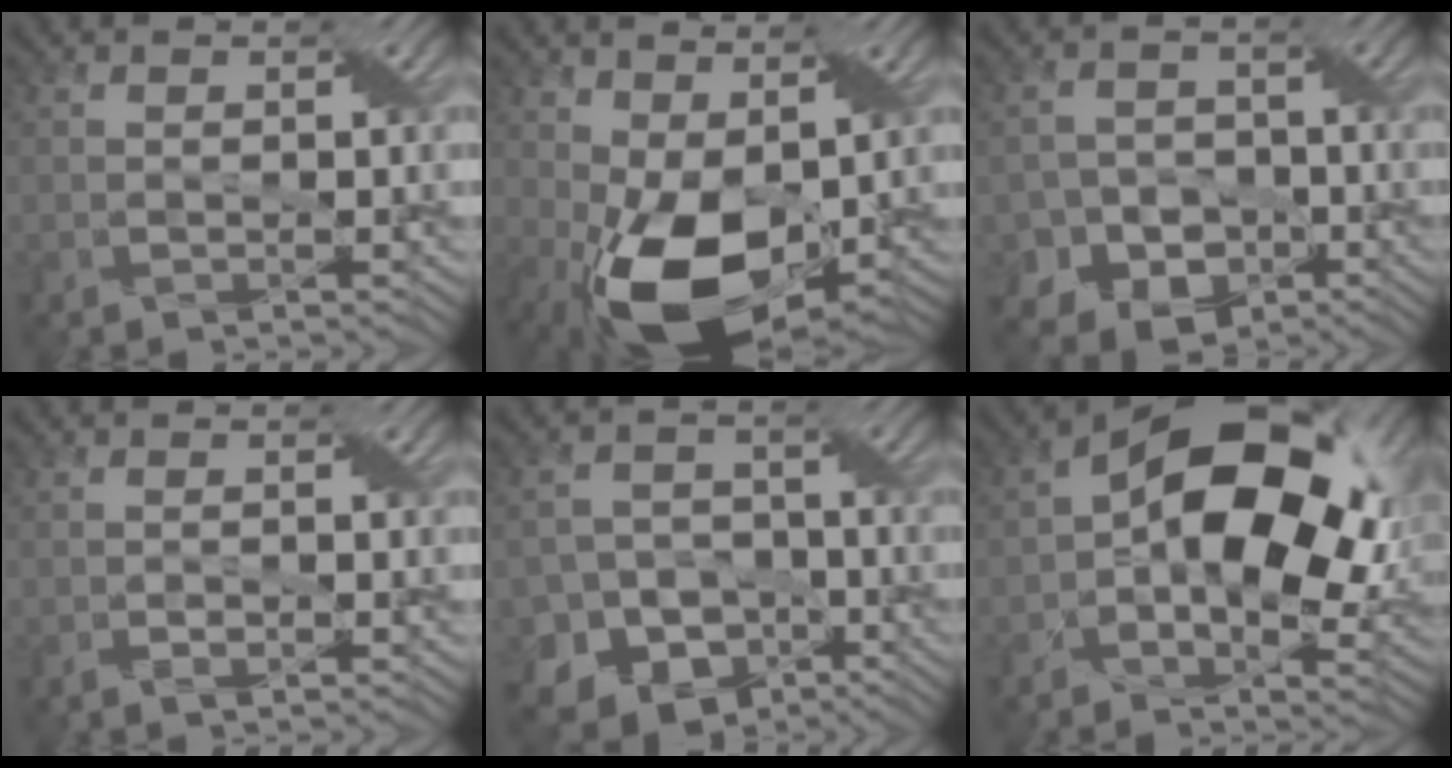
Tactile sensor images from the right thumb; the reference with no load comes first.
{"total": 13.1, "force": [-1.7, 7.3, 10.7], "torque": [-0.216, -0.017, -0.026]}
{"total": 8.0, "force": [-4.2, 6.3, 2.7], "torque": [-0.042, -0.015, -0.082]}
{"total": 1.1, "force": [-0.4, 0.3, 0.9], "torque": [-0.019, 0.000, -0.008]}
{"total": 13.0, "force": [-7.7, 9.6, 4.3], "torque": [-0.086, -0.035, -0.130]}
{"total": 16.3, "force": [1.9, 9.8, 12.9], "torque": [-0.198, 0.006, 0.027]}